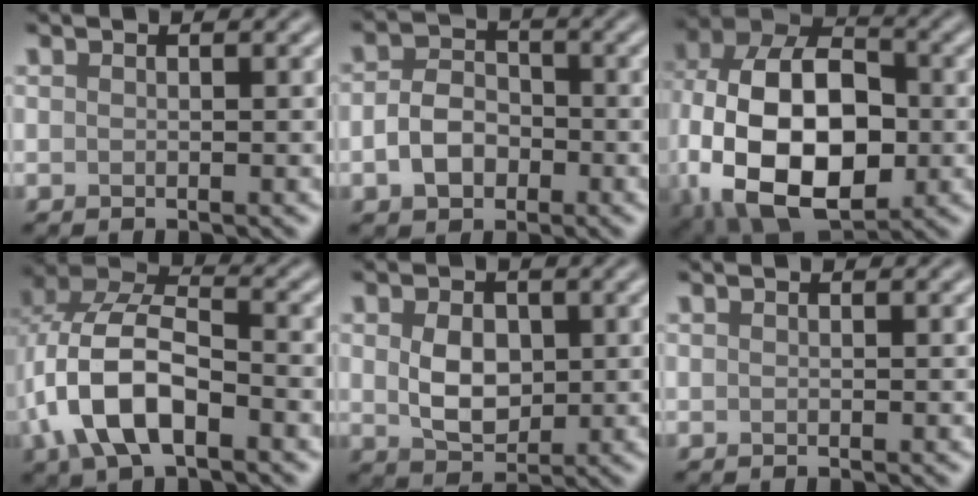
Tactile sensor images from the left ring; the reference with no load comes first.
{"total": 3.7, "force": [-1.2, 2.8, 2.2], "torque": [-0.042, 0.002, -0.028]}
{"total": 17.4, "force": [-2.8, 11.2, 13.0], "torque": [-0.228, -0.004, -0.049]}
{"total": 8.8, "force": [-2.7, 4.7, 7.0], "torque": [-0.148, 0.009, -0.061]}
{"total": 4.2, "force": [0.4, 2.9, 3.0], "torque": [-0.061, -0.004, 0.008]}
{"total": 0.0}